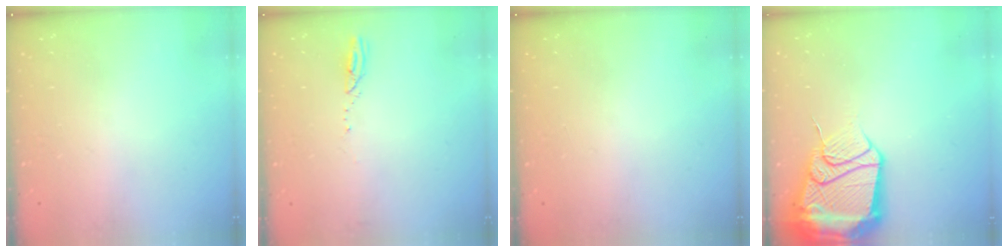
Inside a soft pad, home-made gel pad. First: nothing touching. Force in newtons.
{"total": 2.4, "press": 2.4, "slide": 0.3}
{"total": 0.0}
{"total": 20.6, "press": 20.5, "slide": 2.3}